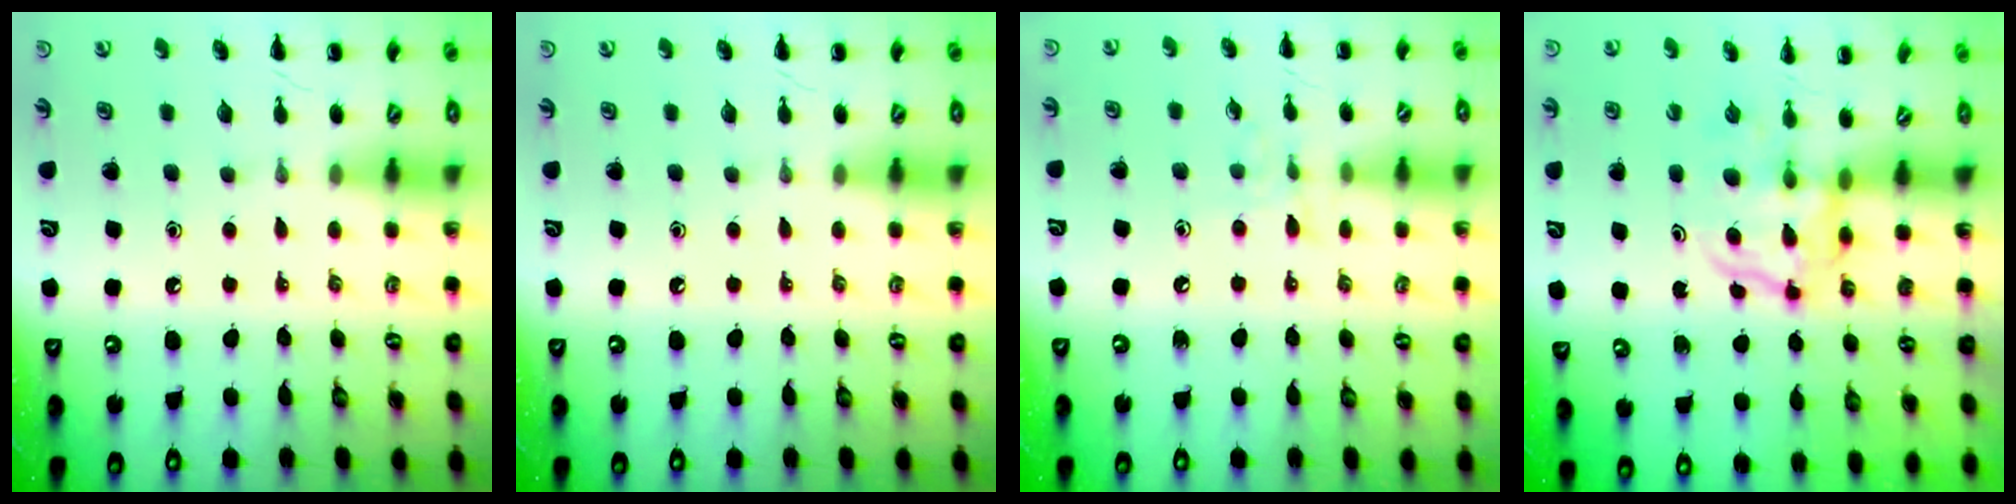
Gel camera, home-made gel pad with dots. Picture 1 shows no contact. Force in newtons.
{"total": 0.0}
{"total": 6.1, "press": 5.7, "slide": 2.1}
{"total": 3.9, "press": 3.9, "slide": 0.4}